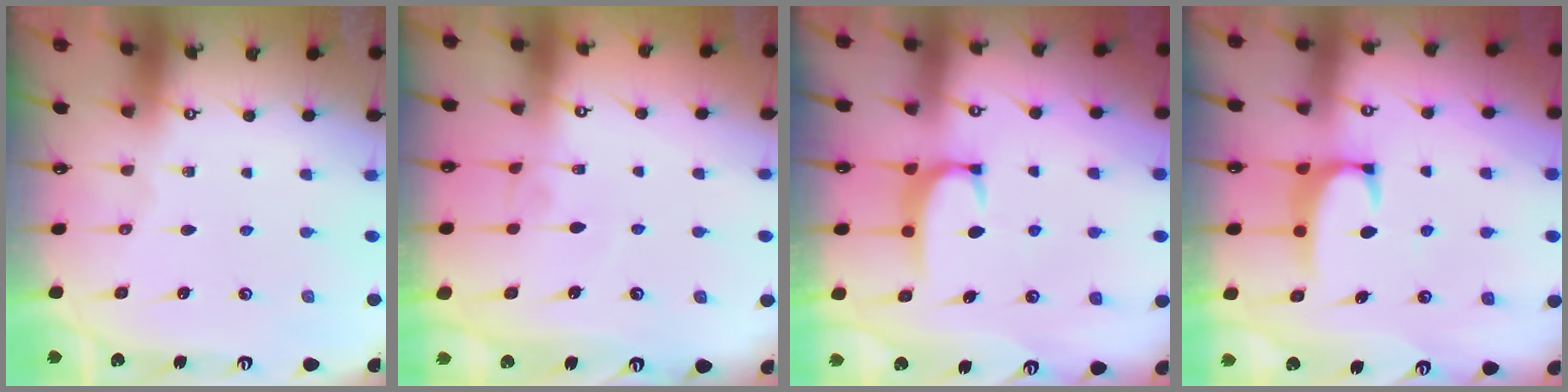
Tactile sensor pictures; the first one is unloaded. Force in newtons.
{"total": 3.2, "press": 3.2, "slide": 0.2}
{"total": 1.7, "press": 1.6, "slide": 0.5}
{"total": 1.9, "press": 1.8, "slide": 0.3}